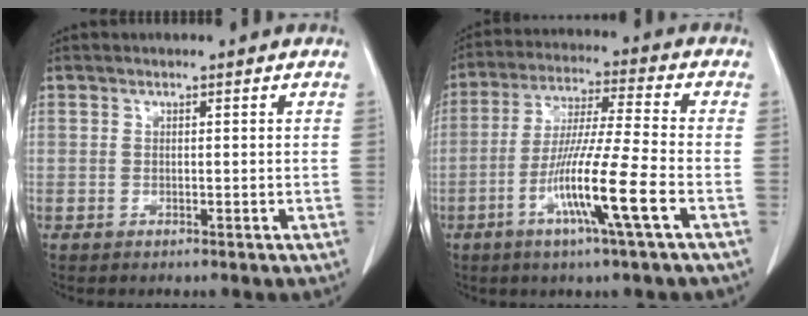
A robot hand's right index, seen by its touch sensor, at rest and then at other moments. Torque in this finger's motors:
{"motor_torque": [1.37, -0.76, 0.80, 0.21]}